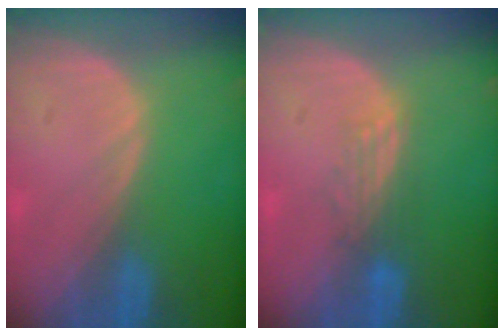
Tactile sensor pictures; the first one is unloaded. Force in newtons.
{"total": 2.8, "press": 2.6, "slide": 1.2}